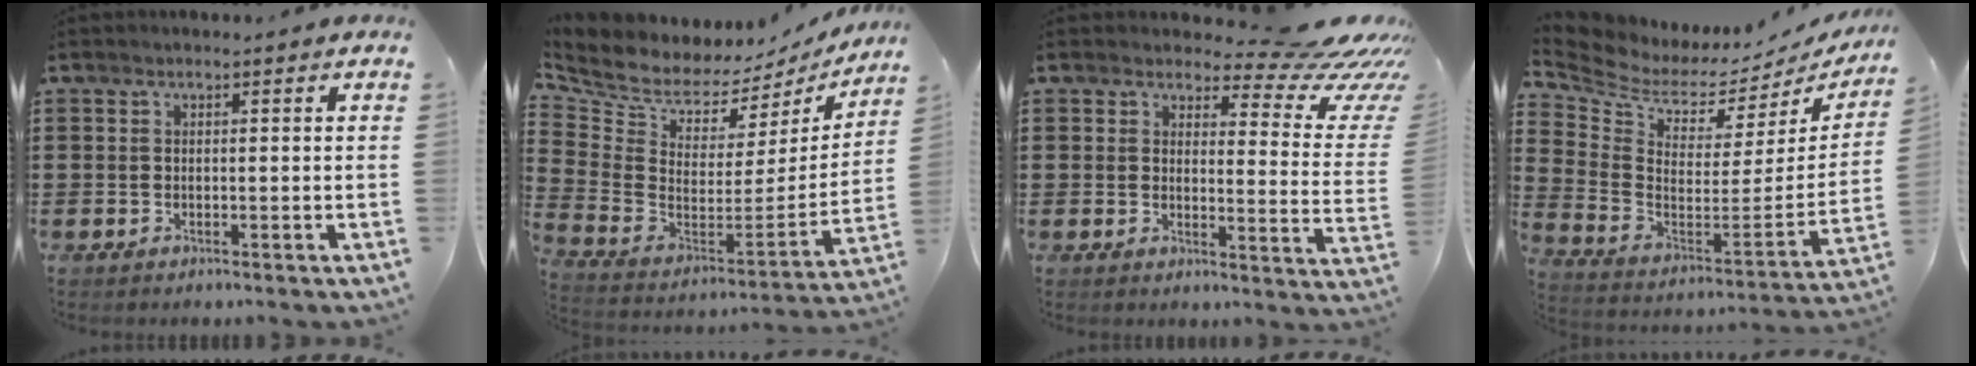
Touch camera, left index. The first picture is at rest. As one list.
[{"total": 5.6, "force": [5.1, 2.3, 0.4], "torque": [-0.050, -0.058, 0.086]}, {"total": 8.3, "force": [6.0, 2.7, 5.0], "torque": [-0.080, -0.039, 0.100]}, {"total": 3.8, "force": [3.4, 1.6, 0.7], "torque": [-0.046, -0.049, 0.052]}]